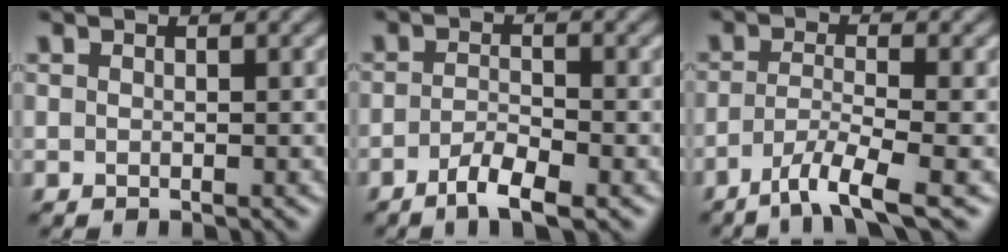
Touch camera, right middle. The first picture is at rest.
{"total": 3.1, "force": [-1.8, 0.7, 2.4], "torque": [-0.047, 0.000, -0.037]}
{"total": 4.7, "force": [-2.8, 0.7, 3.6], "torque": [-0.064, -0.006, -0.061]}